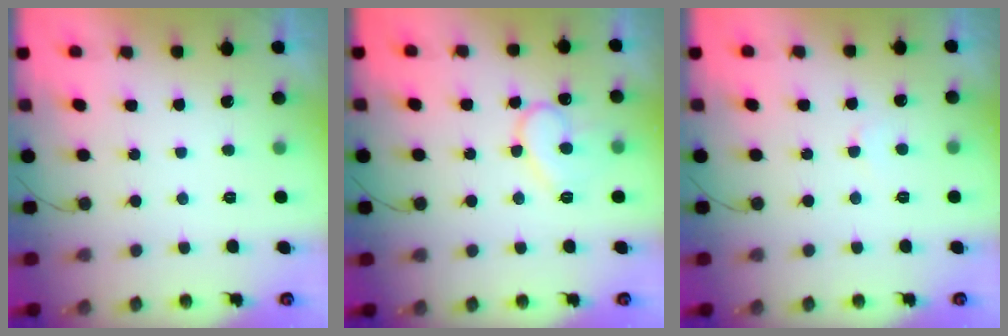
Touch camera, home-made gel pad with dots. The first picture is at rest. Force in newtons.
{"total": 10.7, "press": 10.6, "slide": 1.0}
{"total": 2.9, "press": 2.9, "slide": 0.3}